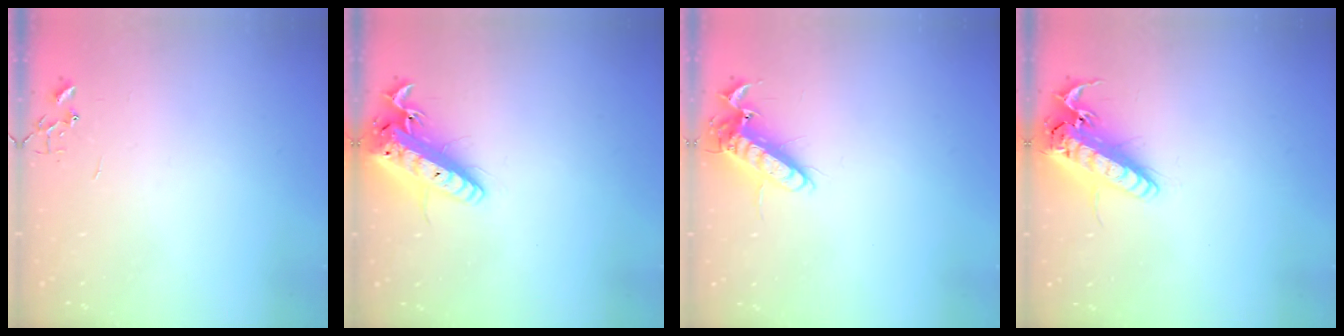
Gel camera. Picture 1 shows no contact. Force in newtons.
{"total": 16.9, "press": 16.6, "slide": 3.2}
{"total": 12.7, "press": 12.5, "slide": 2.1}
{"total": 19.1, "press": 18.8, "slide": 3.3}